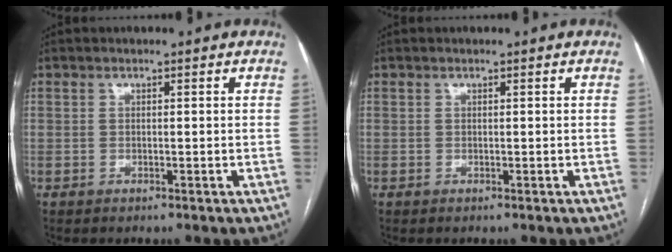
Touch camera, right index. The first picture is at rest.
{"total": 0.0}